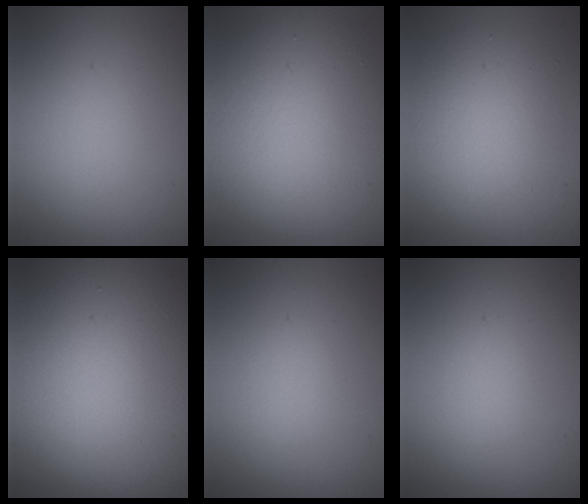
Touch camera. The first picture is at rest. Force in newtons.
{"total": 8.9, "press": 8.9, "slide": 0.5}
{"total": 4.3, "press": 4.3, "slide": 0.2}
{"total": 17.6, "press": 17.6, "slide": 1.0}
{"total": 0.5, "press": 0.5, "slide": 0.0}
{"total": 0.6, "press": 0.6, "slide": 0.0}